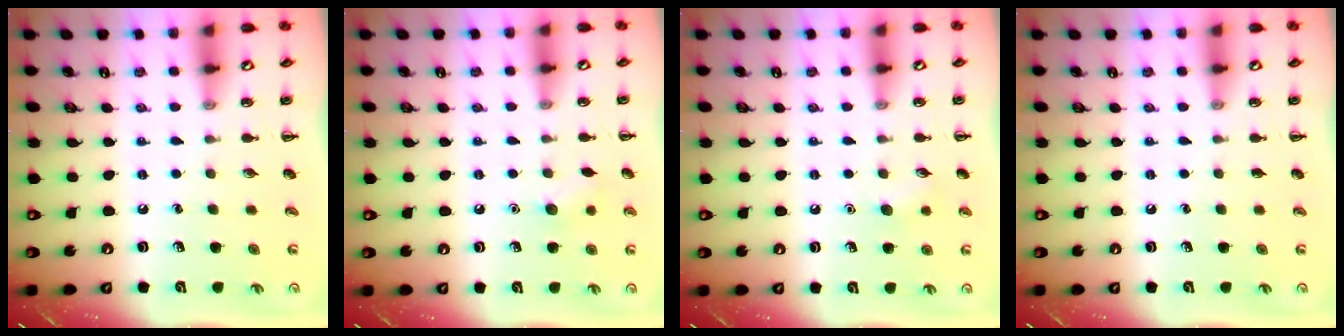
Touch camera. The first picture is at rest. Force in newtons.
{"total": 6.8, "press": 6.6, "slide": 1.7}
{"total": 5.6, "press": 5.5, "slide": 1.2}
{"total": 0.0}